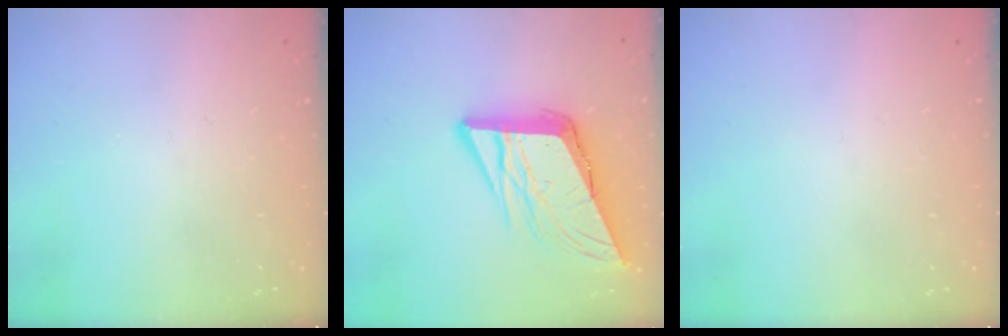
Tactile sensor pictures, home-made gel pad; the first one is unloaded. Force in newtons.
{"total": 12.9, "press": 12.7, "slide": 2.0}
{"total": 0.0}